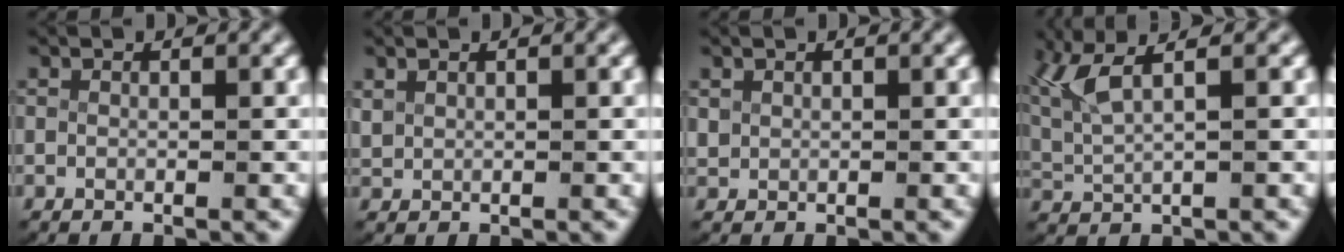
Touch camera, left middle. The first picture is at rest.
{"total": 1.0, "force": [0.6, 0.6, 0.4], "torque": [-0.017, -0.003, 0.021]}
{"total": 1.0, "force": [0.5, 0.8, 0.4], "torque": [-0.017, -0.005, 0.017]}
{"total": 5.0, "force": [1.7, 3.0, 3.7], "torque": [-0.096, 0.002, 0.034]}